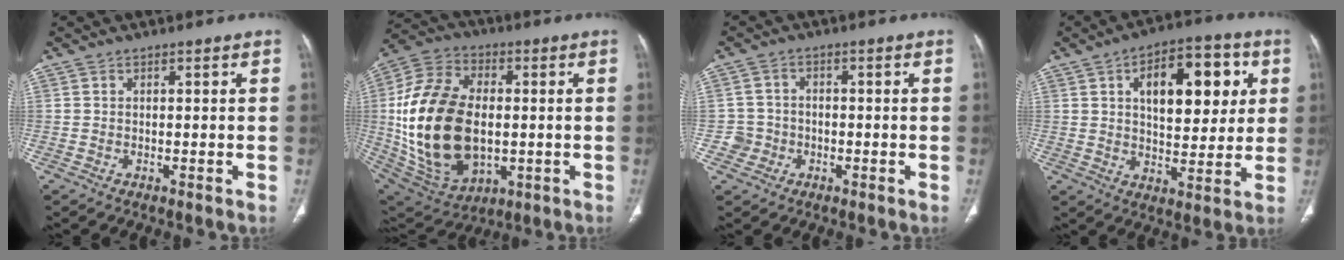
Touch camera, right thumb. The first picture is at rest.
{"total": 25.8, "force": [-0.7, 16.4, 19.9], "torque": [-0.386, 0.000, 0.008]}
{"total": 3.8, "force": [-1.2, 3.6, 0.1], "torque": [0.019, 0.015, -0.027]}
{"total": 16.7, "force": [5.0, 8.6, 13.4], "torque": [-0.149, 0.000, 0.076]}